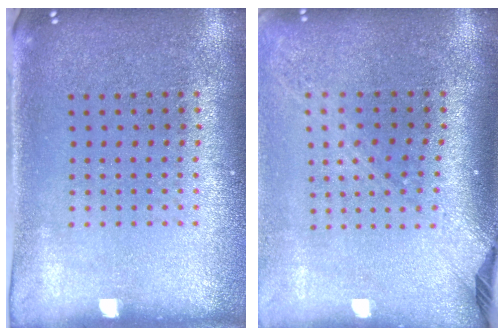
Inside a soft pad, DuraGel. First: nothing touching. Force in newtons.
{"total": 2.2, "press": 1.6, "slide": 1.5}